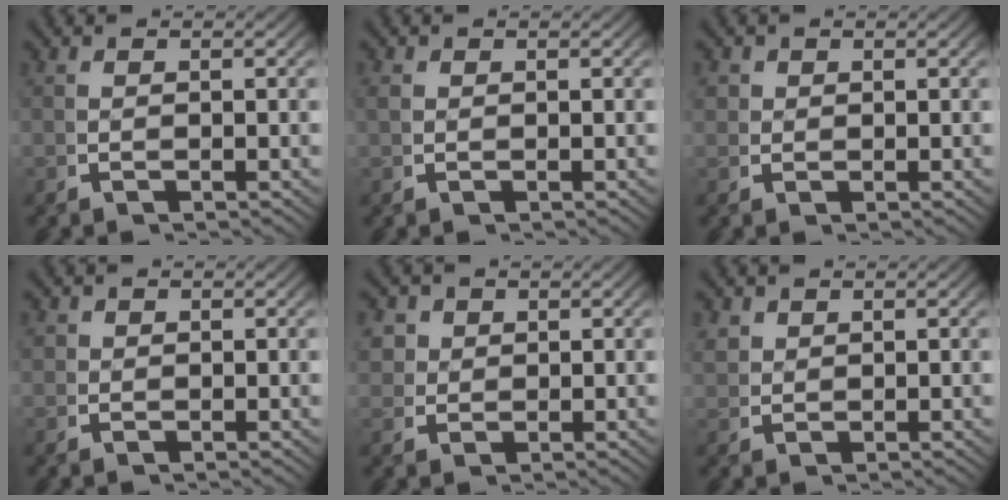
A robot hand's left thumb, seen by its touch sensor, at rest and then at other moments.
{"total": 0.7, "force": [0.4, 0.5, 0.2], "torque": [-0.007, -0.004, 0.012]}
{"total": 1.8, "force": [0.8, 1.5, 0.5], "torque": [-0.015, -0.008, 0.018]}
{"total": 1.3, "force": [0.6, 1.1, 0.3], "torque": [-0.009, -0.008, 0.014]}
{"total": 3.7, "force": [1.7, 3.0, 1.4], "torque": [-0.036, -0.005, 0.035]}
{"total": 1.9, "force": [1.4, 1.1, 0.6], "torque": [-0.013, 0.000, 0.035]}